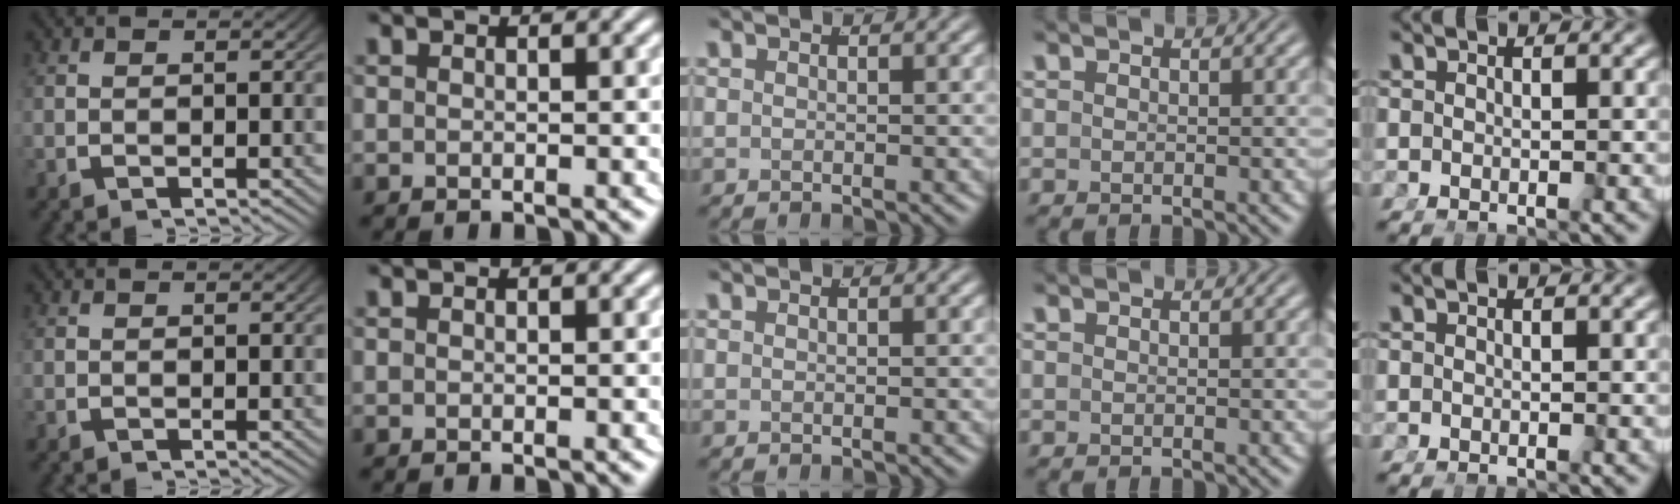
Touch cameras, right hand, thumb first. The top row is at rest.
{}